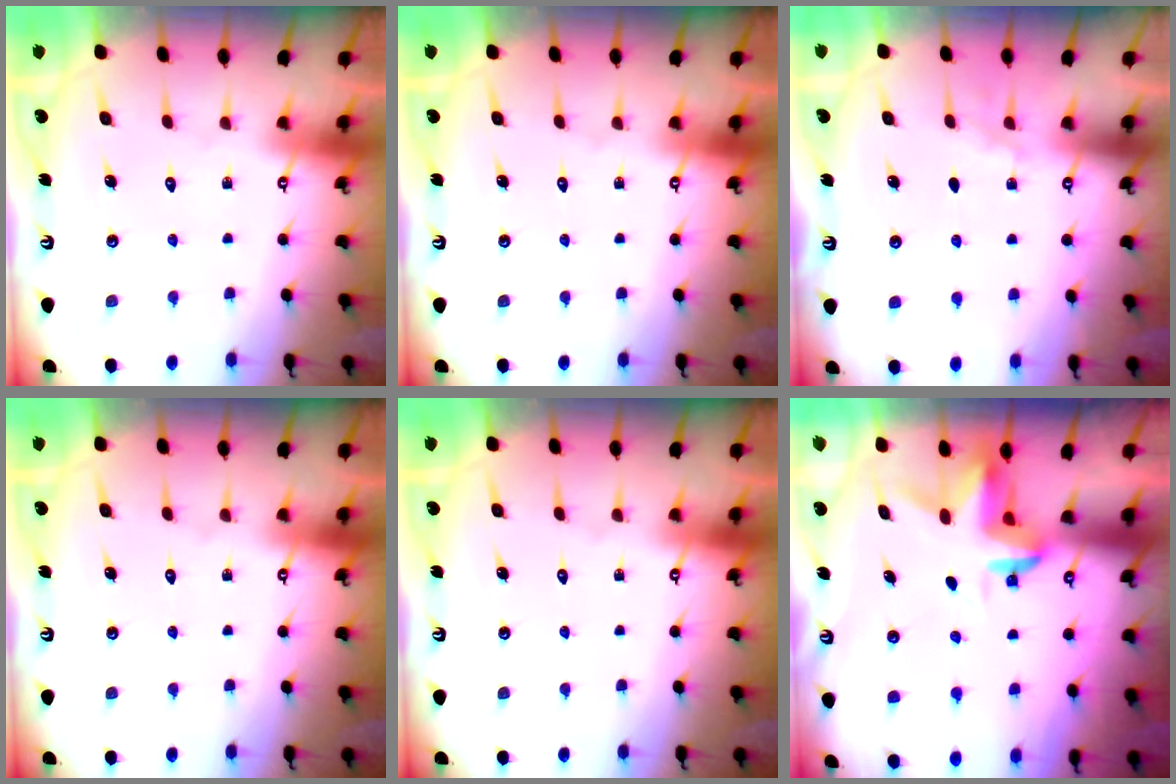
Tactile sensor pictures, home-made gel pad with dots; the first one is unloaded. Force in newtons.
{"total": 0.0}
{"total": 2.2, "press": 1.9, "slide": 1.1}
{"total": 0.0}
{"total": 0.0}
{"total": 3.4, "press": 3.4, "slide": 0.2}